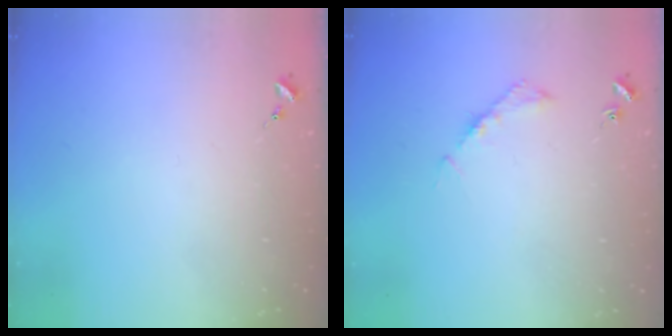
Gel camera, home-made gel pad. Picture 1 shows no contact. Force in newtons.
{"total": 4.2, "press": 4.1, "slide": 0.6}